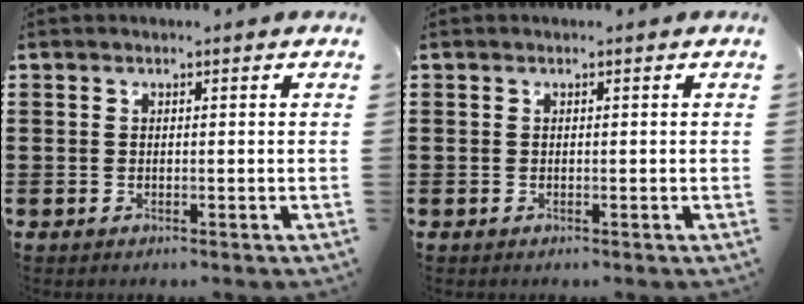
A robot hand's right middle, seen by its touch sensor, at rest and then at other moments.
{"total": 0.0}